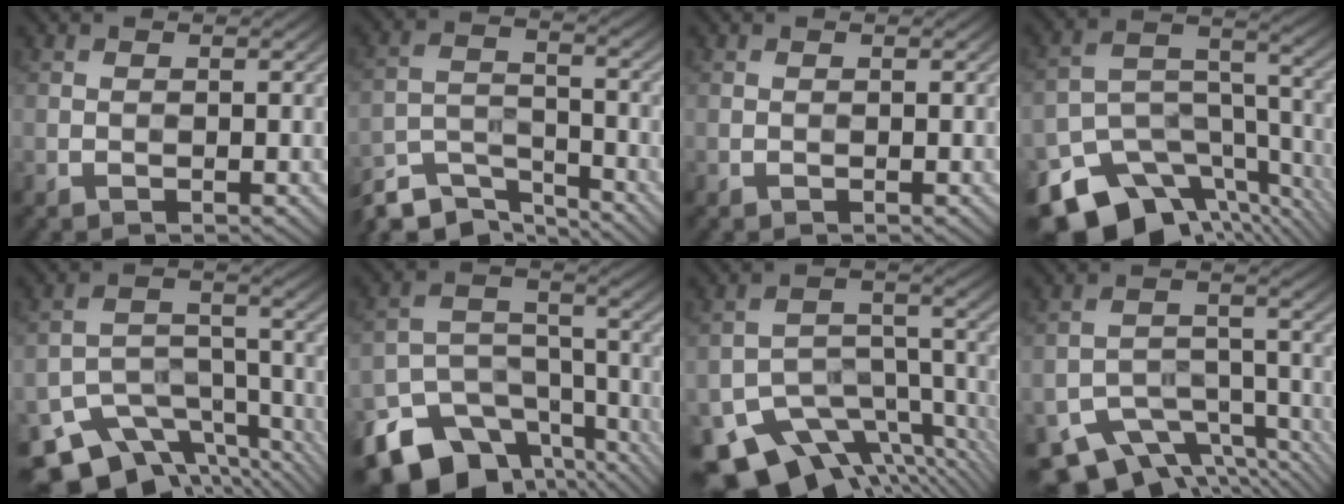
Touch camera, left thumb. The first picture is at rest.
{"total": 8.2, "force": [-6.9, 2.6, 3.5], "torque": [-0.076, -0.012, -0.138]}
{"total": 0.0}
{"total": 15.4, "force": [-10.8, 8.0, 7.6], "torque": [-0.175, -0.034, -0.154]}
{"total": 12.6, "force": [-9.6, 5.9, 5.6], "torque": [-0.108, -0.013, -0.145]}
{"total": 15.6, "force": [-11.1, 9.1, 6.2], "torque": [-0.149, -0.046, -0.160]}
{"total": 13.4, "force": [-9.3, 6.5, 7.0], "torque": [-0.140, -0.027, -0.133]}
{"total": 10.5, "force": [-8.2, 4.8, 4.4], "torque": [-0.074, -0.015, -0.125]}